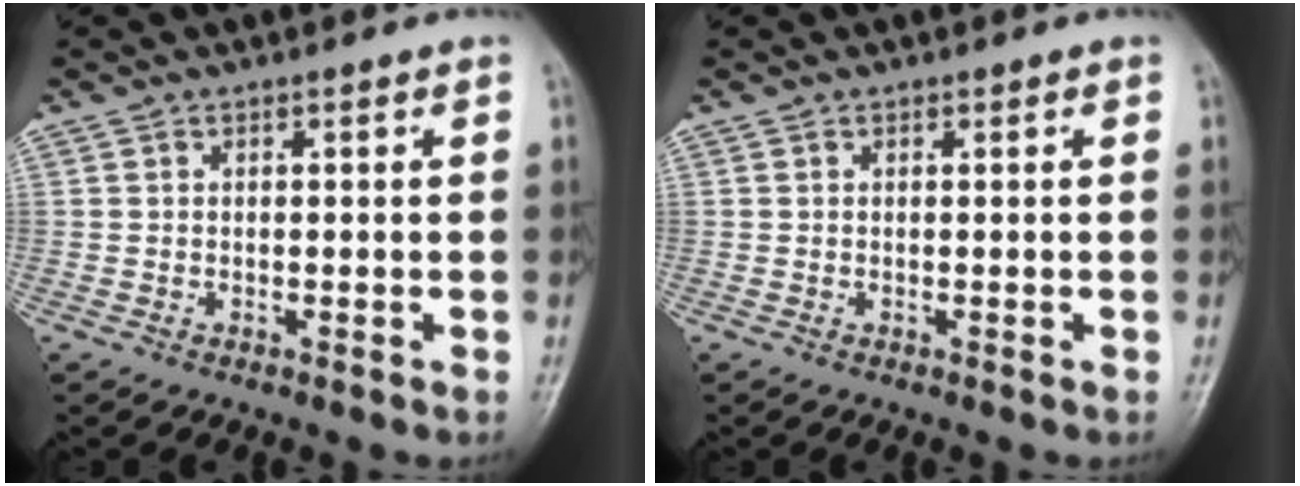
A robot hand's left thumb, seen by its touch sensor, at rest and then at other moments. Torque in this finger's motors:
{"motor_torque": [0.00, 0.00, 0.00, 0.00, 0.00]}